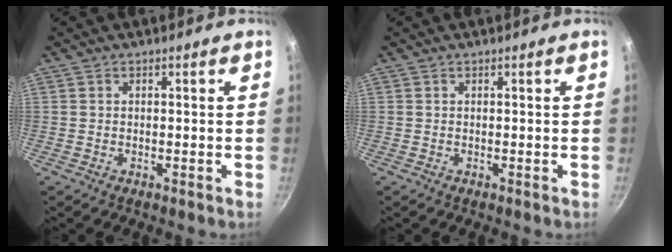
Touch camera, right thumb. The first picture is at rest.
{"total": 0.0}